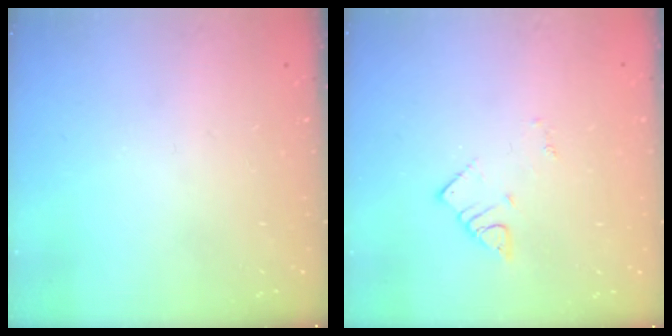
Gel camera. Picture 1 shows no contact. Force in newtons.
{"total": 1.9, "press": 1.9, "slide": 0.2}